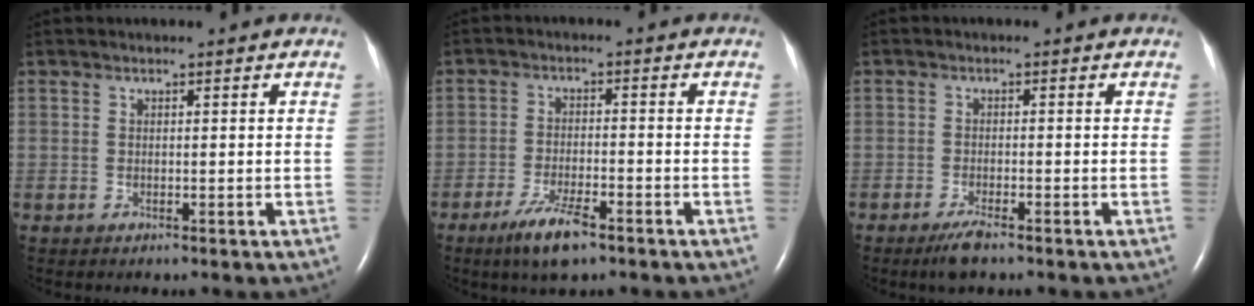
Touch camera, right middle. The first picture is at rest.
{"total": 6.4, "force": [-4.3, 1.2, 4.6], "torque": [-0.100, -0.010, -0.074]}
{"total": 2.9, "force": [-2.1, 0.4, 1.9], "torque": [-0.049, -0.007, -0.040]}